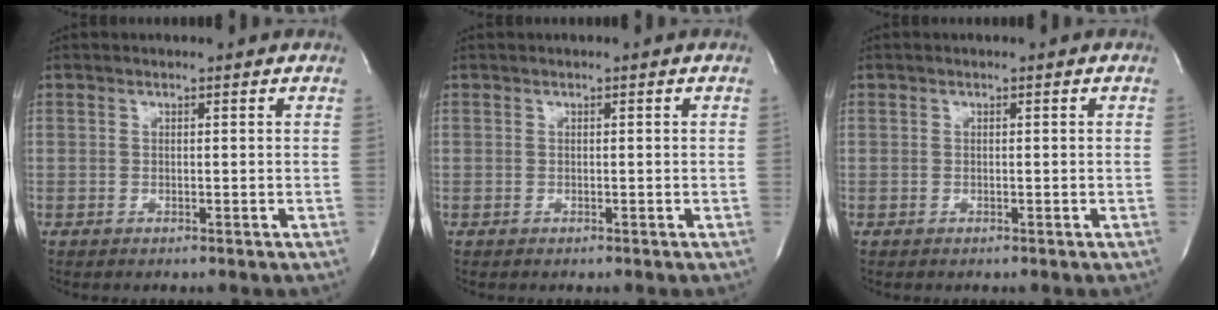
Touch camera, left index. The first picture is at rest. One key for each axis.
{"total": 0.0}
{"total": 0.0}